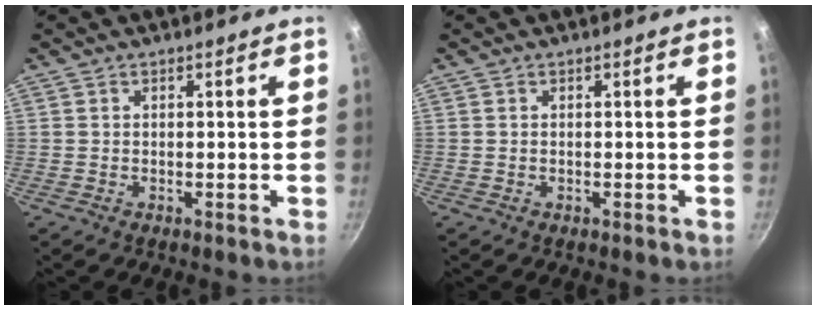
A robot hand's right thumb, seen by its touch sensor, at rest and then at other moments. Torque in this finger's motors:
{"motor_torque": [-0.05, -0.01, -0.03, -0.02, 0.00]}